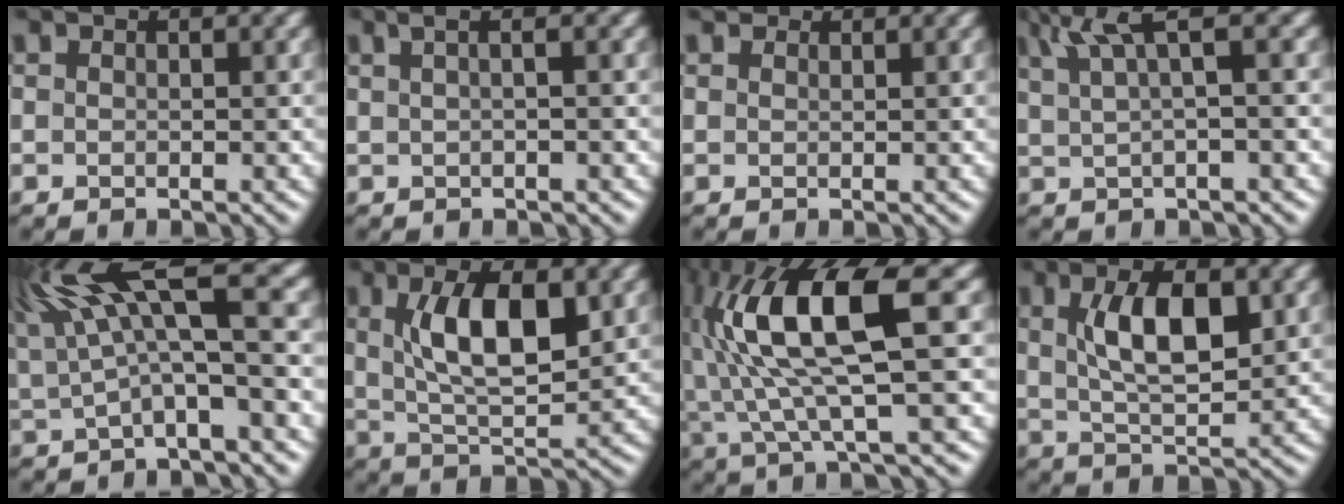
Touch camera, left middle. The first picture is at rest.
{"total": 2.2, "force": [0.8, 0.6, 1.9], "torque": [-0.026, 0.004, 0.002]}
{"total": 0.9, "force": [0.8, 0.5, -0.1], "torque": [0.004, -0.001, 0.007]}
{"total": 3.8, "force": [2.2, 0.5, 3.1], "torque": [-0.056, 0.014, 0.042]}
{"total": 8.5, "force": [3.4, 1.7, 7.6], "torque": [-0.140, 0.018, 0.056]}
{"total": 7.4, "force": [2.1, 2.8, 6.5], "torque": [-0.120, 0.007, 0.039]}
{"total": 10.4, "force": [2.3, 2.5, 9.8], "torque": [-0.203, 0.006, 0.048]}
{"total": 6.4, "force": [1.9, 2.5, 5.6], "torque": [-0.108, 0.007, 0.035]}